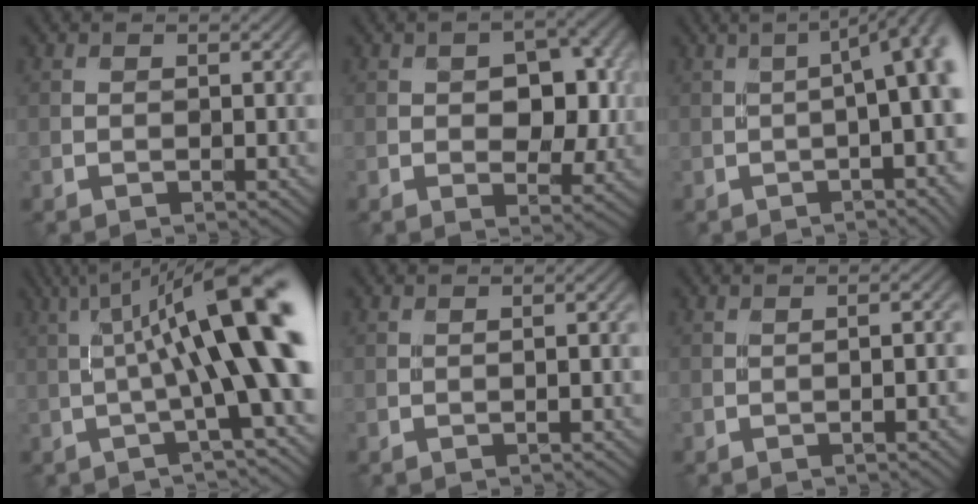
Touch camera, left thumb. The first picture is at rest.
{"total": 5.8, "force": [0.3, 3.5, 4.6], "torque": [-0.062, -0.002, 0.004]}
{"total": 13.4, "force": [-0.2, 3.5, 13.0], "torque": [-0.139, 0.022, -0.009]}
{"total": 14.2, "force": [1.4, 2.5, 13.9], "torque": [-0.190, 0.019, 0.026]}
{"total": 0.7, "force": [-0.1, -0.6, 0.4], "torque": [-0.012, 0.003, -0.003]}
{"total": 3.2, "force": [-0.8, 0.3, 3.1], "torque": [-0.043, 0.004, -0.013]}